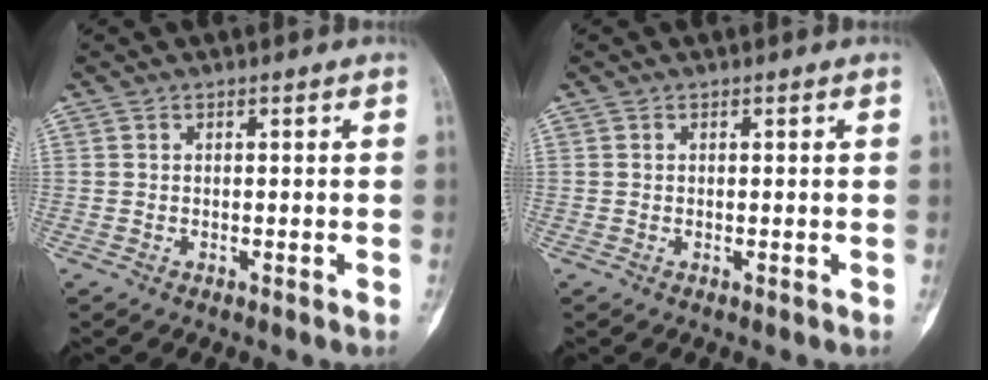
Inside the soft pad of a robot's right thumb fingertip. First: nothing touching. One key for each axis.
{"total": 0.0}